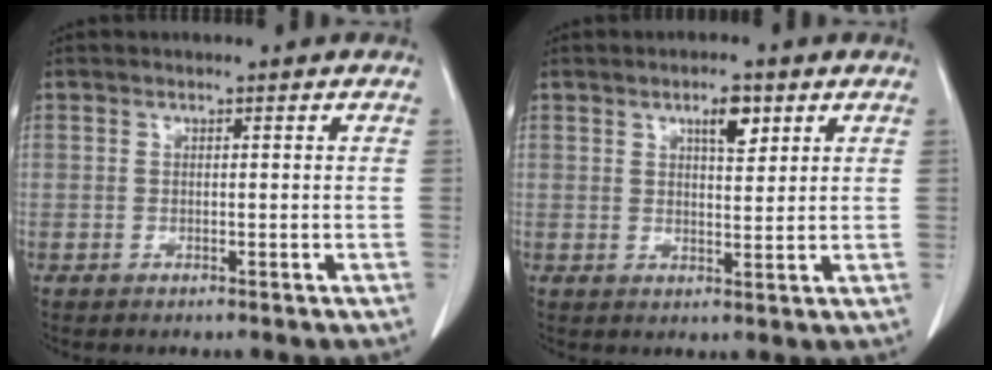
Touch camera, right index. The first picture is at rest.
{"total": 4.4, "force": [2.4, 1.4, 3.4], "torque": [-0.053, -0.001, 0.039]}